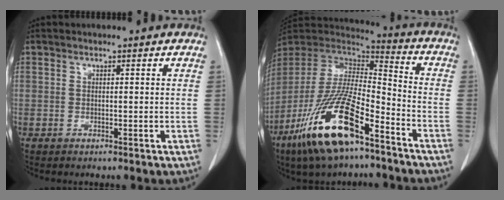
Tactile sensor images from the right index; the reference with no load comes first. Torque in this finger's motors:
{"motor_torque": [1.55, -0.59, 1.05, 0.21]}